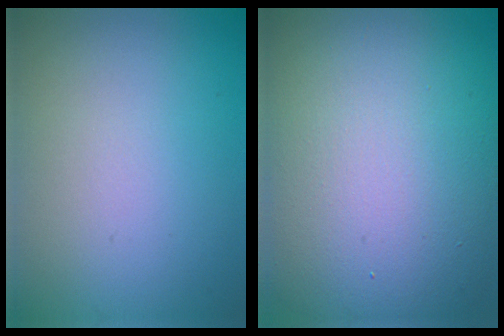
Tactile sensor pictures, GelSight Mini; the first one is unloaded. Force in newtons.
{"total": 17.5, "press": 17.5, "slide": 0.9}